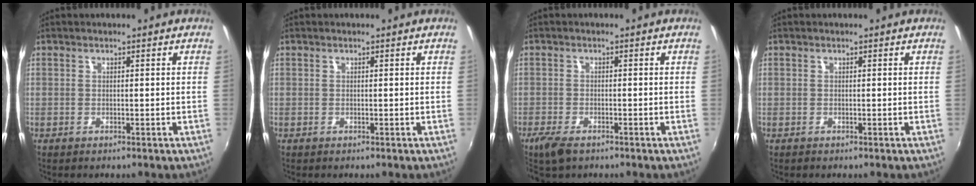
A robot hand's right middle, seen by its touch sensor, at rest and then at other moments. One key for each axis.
{"total": 0.0}
{"total": 4.4, "fx": -3.2, "fy": 1.6, "fz": 2.6, "tx": -0.067, "ty": -0.015, "tz": -0.062}
{"total": 0.5, "fx": -0.3, "fy": 0.4, "fz": 0.0, "tx": 0.000, "ty": -0.003, "tz": -0.007}